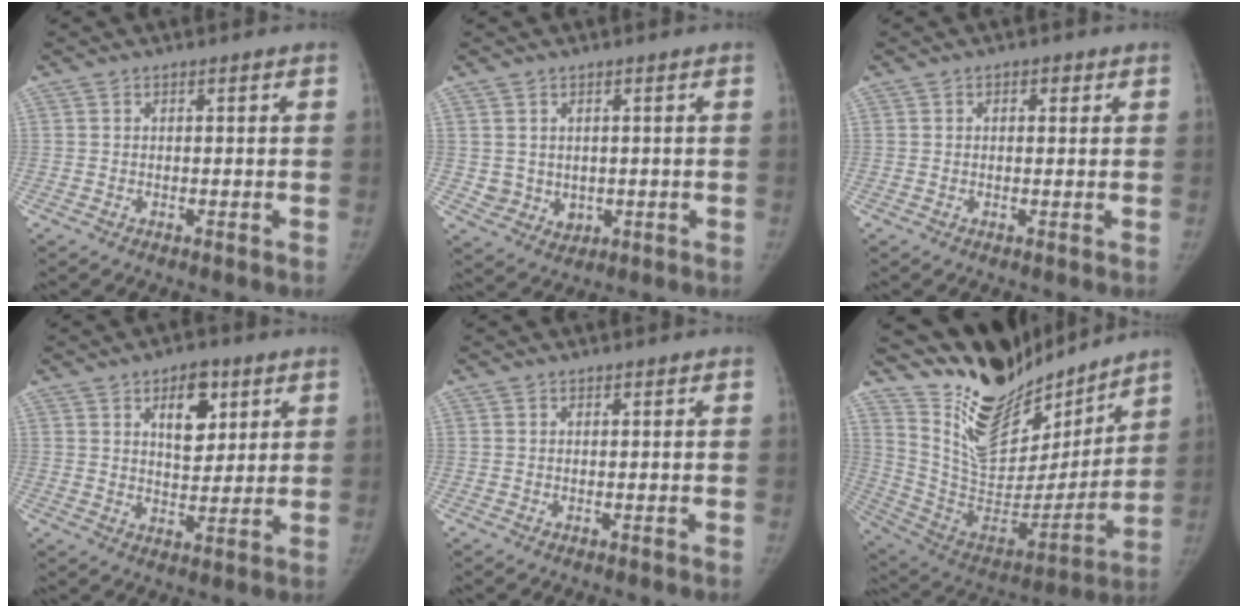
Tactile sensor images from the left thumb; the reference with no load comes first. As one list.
[{"total": 4.7, "force": [0.7, 4.4, 1.6], "torque": [-0.008, -0.007, 0.025]}, {"total": 1.5, "force": [0.7, 1.1, 0.9], "torque": [0.003, 0.001, 0.004]}, {"total": 8.4, "force": [3.9, 4.8, 5.6], "torque": [-0.048, -0.020, 0.060]}, {"total": 0.0}, {"total": 24.1, "force": [20.0, 9.7, 9.2], "torque": [-0.115, -0.120, 0.341]}]